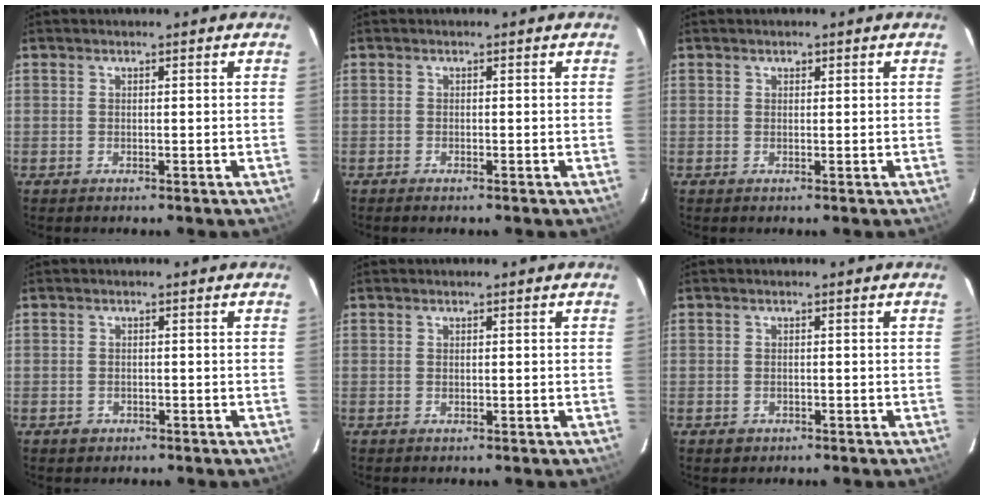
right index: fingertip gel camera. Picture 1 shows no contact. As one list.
[{"total": 0.7, "force": [-0.6, 0.1, 0.3], "torque": [-0.007, -0.002, -0.012]}, {"total": 0.6, "force": [0.3, 0.5, 0.1], "torque": [-0.003, 0.002, 0.004]}, {"total": 1.7, "force": [-0.9, 1.4, 0.4], "torque": [-0.009, 0.002, -0.011]}, {"total": 0.0}, {"total": 1.7, "force": [-0.9, 1.4, 0.5], "torque": [-0.010, 0.000, -0.010]}]